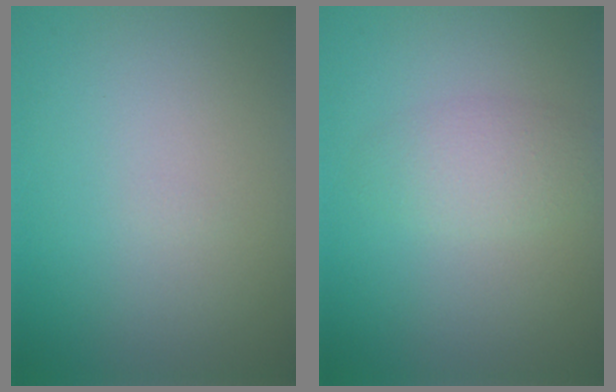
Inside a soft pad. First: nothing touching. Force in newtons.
{"total": 2.4, "press": 2.4, "slide": 0.0}